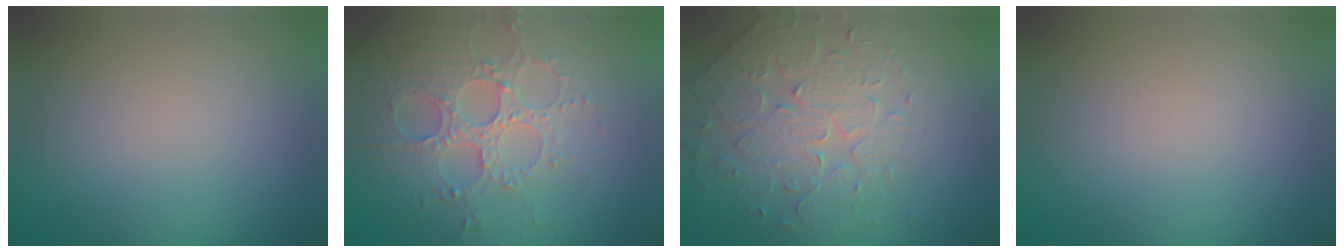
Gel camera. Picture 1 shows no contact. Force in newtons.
{"total": 4.9, "press": 4.4, "slide": 2.1}
{"total": 4.5, "press": 4.5, "slide": 0.4}
{"total": 0.0}